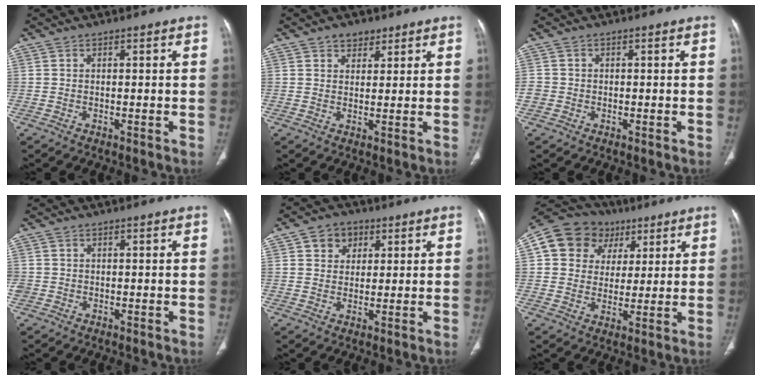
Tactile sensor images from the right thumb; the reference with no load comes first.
{"total": 3.4, "force": [2.2, 2.3, 1.3], "torque": [0.000, -0.012, 0.034]}
{"total": 2.2, "force": [-0.6, 2.1, 0.5], "torque": [-0.002, 0.006, -0.012]}
{"total": 1.5, "force": [-0.2, 1.4, 0.4], "torque": [-0.007, 0.004, -0.002]}
{"total": 5.5, "force": [2.3, 4.5, 2.2], "torque": [-0.006, -0.005, 0.034]}
{"total": 13.7, "force": [5.0, 11.8, 4.9], "torque": [-0.060, 0.014, 0.081]}